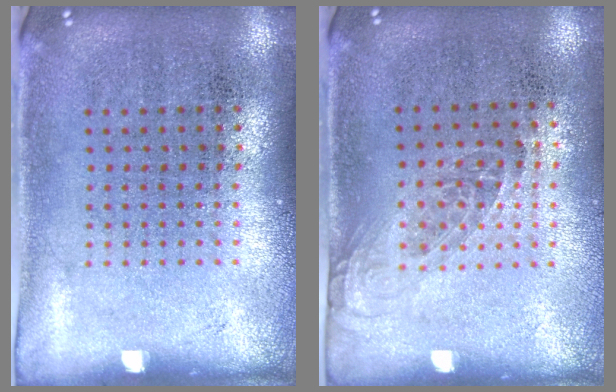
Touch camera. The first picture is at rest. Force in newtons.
{"total": 1.2, "press": 1.0, "slide": 0.7}